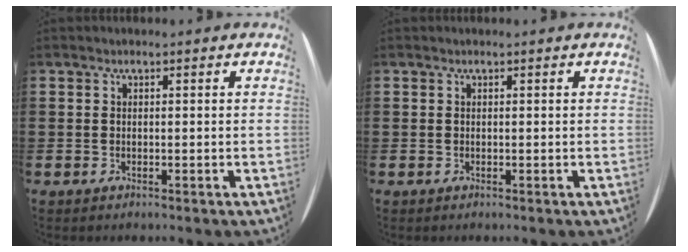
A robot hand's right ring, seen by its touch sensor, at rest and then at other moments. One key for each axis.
{"total": 0.0}